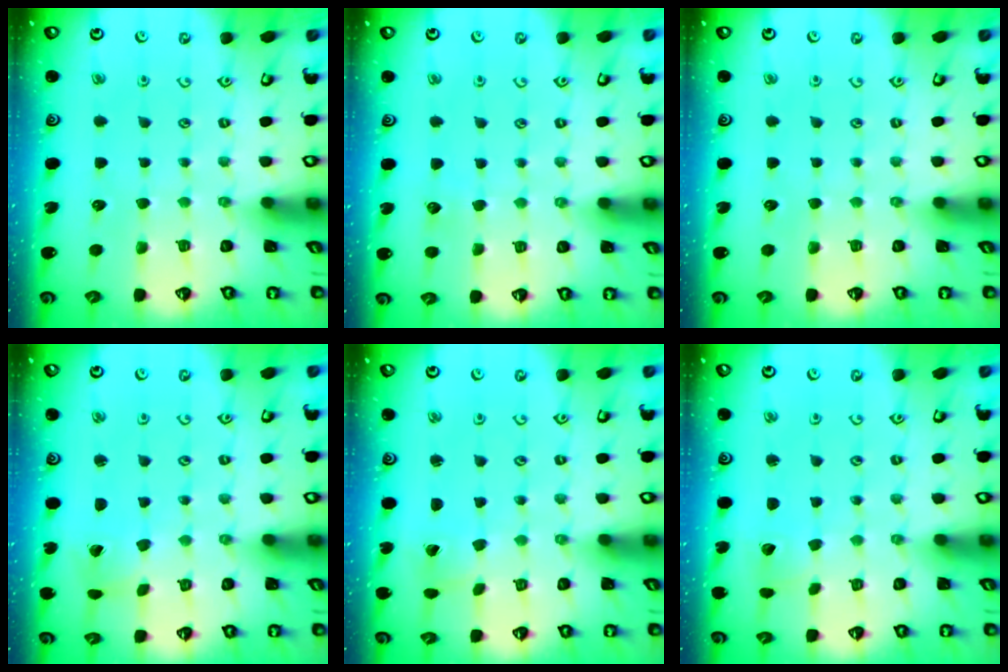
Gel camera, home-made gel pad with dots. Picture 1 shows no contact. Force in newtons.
{"total": 4.5, "press": 4.4, "slide": 0.5}
{"total": 0.0}
{"total": 1.6, "press": 1.6, "slide": 0.2}
{"total": 0.7, "press": 0.7, "slide": 0.1}
{"total": 2.8, "press": 2.8, "slide": 0.2}